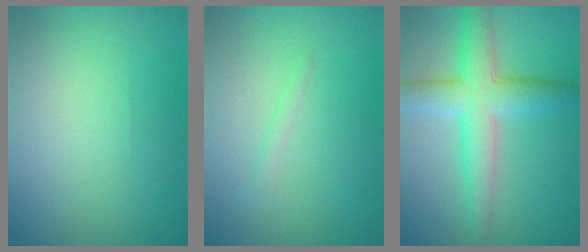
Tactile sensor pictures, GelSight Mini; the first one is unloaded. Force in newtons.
{"total": 0.7, "press": 0.7, "slide": 0.1}
{"total": 5.7, "press": 5.7, "slide": 0.2}